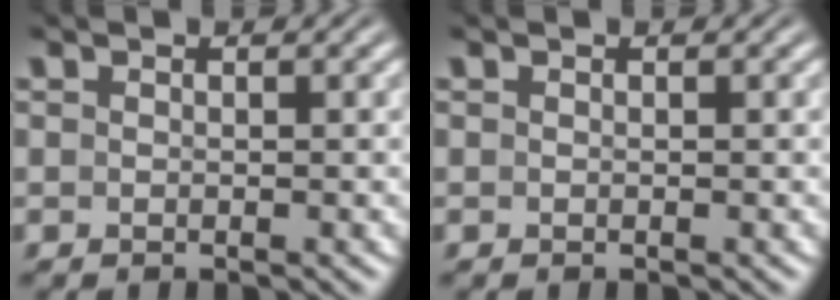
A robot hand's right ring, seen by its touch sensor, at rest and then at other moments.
{"total": 0.0}